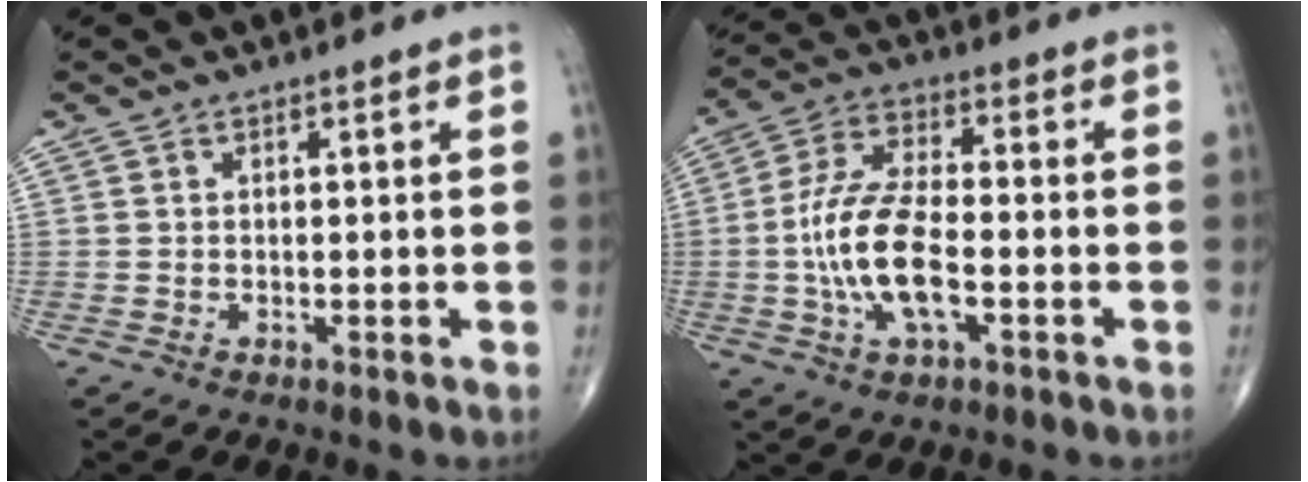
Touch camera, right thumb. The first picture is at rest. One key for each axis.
{"total": 13.3, "fx": -2.7, "fy": 5.7, "fz": 11.7, "tx": -0.239, "ty": 0.020, "tz": -0.053}